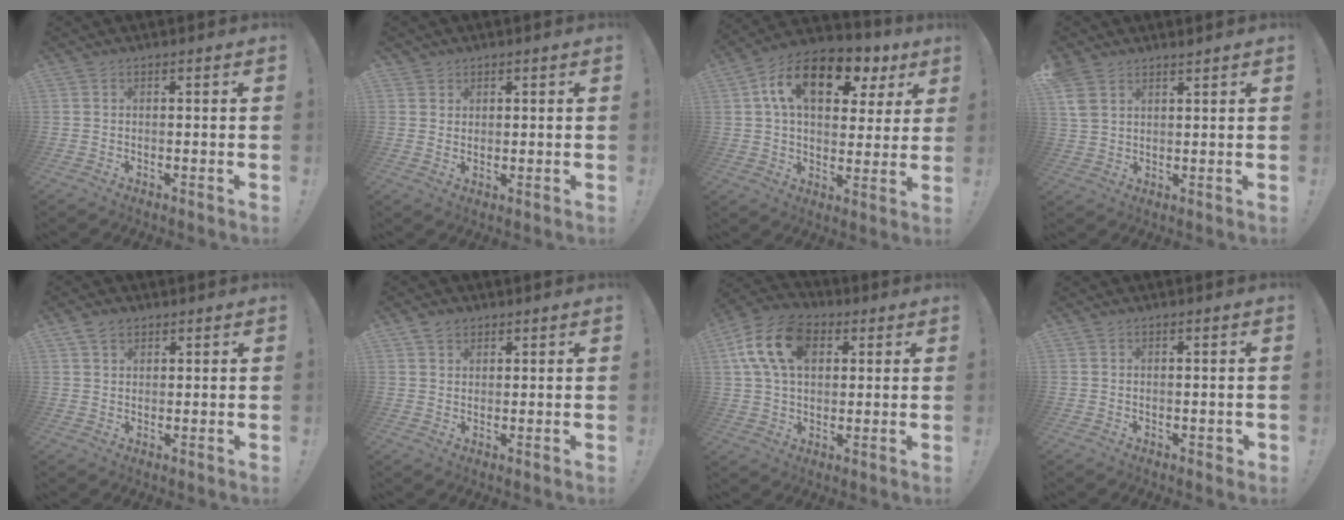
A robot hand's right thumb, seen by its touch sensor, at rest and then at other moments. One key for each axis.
{"total": 2.2, "fx": 1.6, "fy": 1.6, "fz": -0.1, "tx": 0.006, "ty": -0.009, "tz": 0.028}
{"total": 17.3, "fx": 7.5, "fy": 9.6, "fz": 12.2, "tx": -0.195, "ty": -0.025, "tz": 0.128}
{"total": 5.5, "fx": 3.8, "fy": 3.0, "fz": 2.6, "tx": -0.049, "ty": -0.014, "tz": 0.077}
{"total": 4.0, "fx": 2.6, "fy": 2.6, "fz": 1.5, "tx": -0.019, "ty": -0.007, "tz": 0.048}
{"total": 3.4, "fx": 2.3, "fy": 2.3, "fz": 0.9, "tx": -0.008, "ty": -0.009, "tz": 0.041}
{"total": 16.5, "fx": 5.6, "fy": 11.0, "fz": 10.9, "tx": -0.192, "ty": -0.005, "tz": 0.106}
{"total": 1.6, "fx": -0.1, "fy": 1.3, "fz": 1.0, "tx": -0.007, "ty": 0.001, "tz": -0.001}